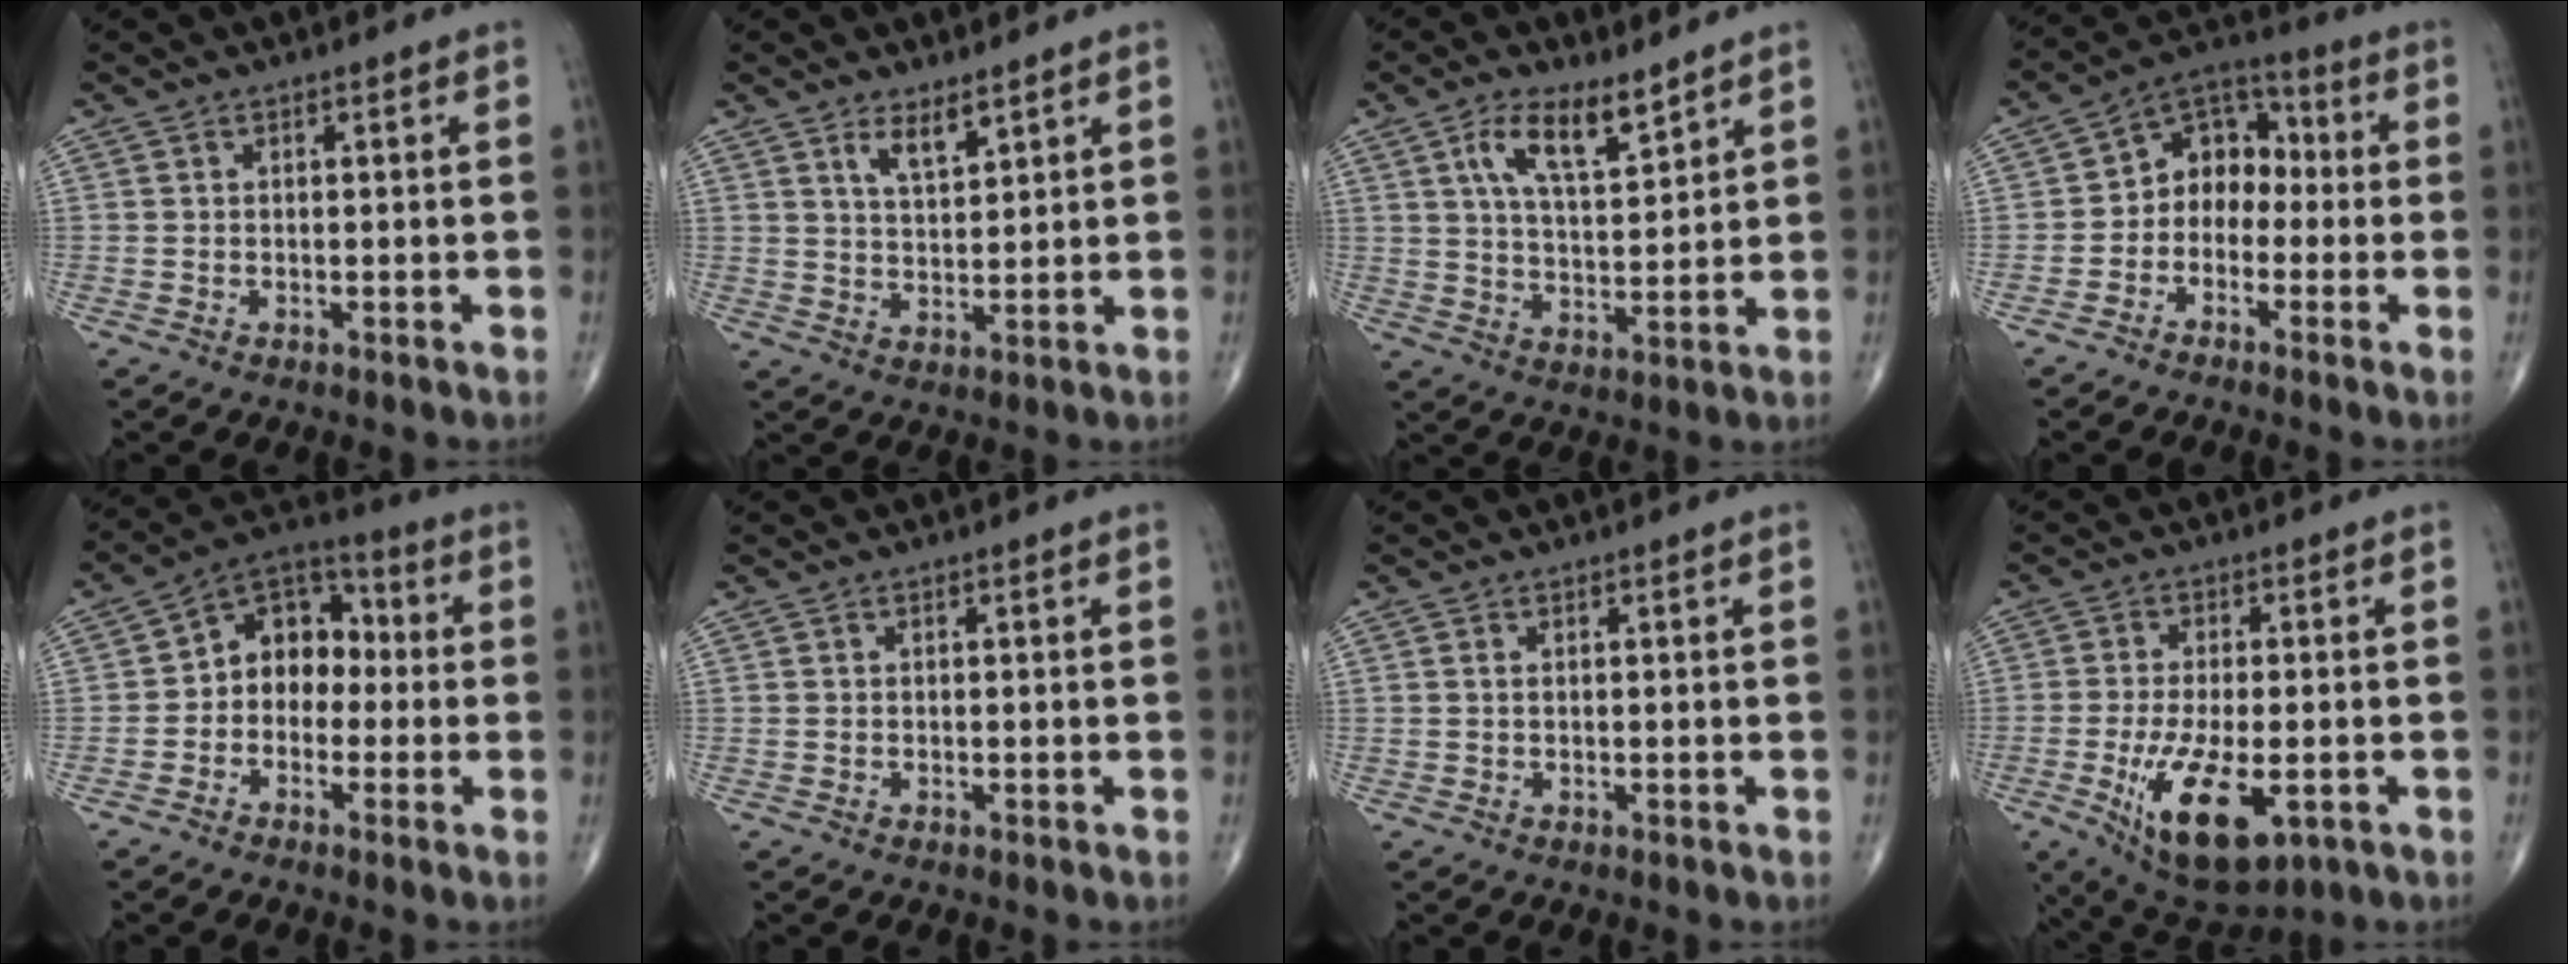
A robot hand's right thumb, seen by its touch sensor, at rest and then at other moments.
{"total": 4.9, "force": [3.2, 1.7, 3.2], "torque": [-0.048, -0.026, 0.061]}
{"total": 9.5, "force": [5.6, 3.5, 6.8], "torque": [-0.113, -0.031, 0.107]}
{"total": 9.1, "force": [-1.4, 7.2, 5.5], "torque": [-0.045, 0.043, -0.047]}
{"total": 10.3, "force": [-0.7, 7.9, 6.5], "torque": [-0.057, 0.044, -0.033]}
{"total": 0.0}
{"total": 0.5, "force": [0.2, 0.3, 0.4], "torque": [-0.012, 0.005, 0.004]}
{"total": 14.4, "force": [-4.6, 6.1, 12.1], "torque": [-0.209, -0.011, -0.061]}